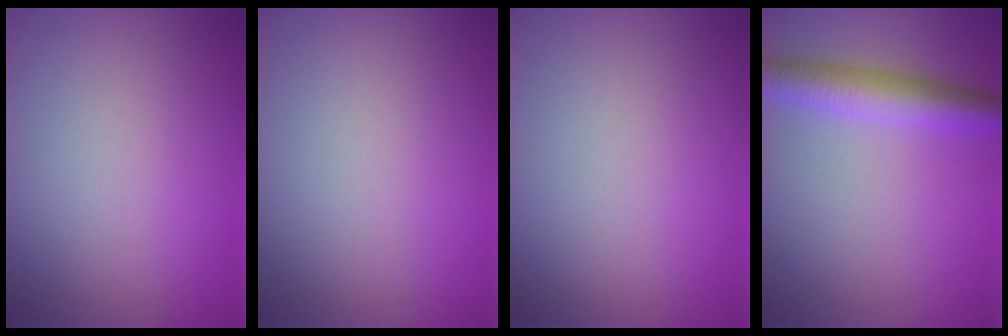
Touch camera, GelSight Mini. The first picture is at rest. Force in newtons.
{"total": 0.0}
{"total": 0.0}
{"total": 4.5, "press": 4.5, "slide": 0.1}